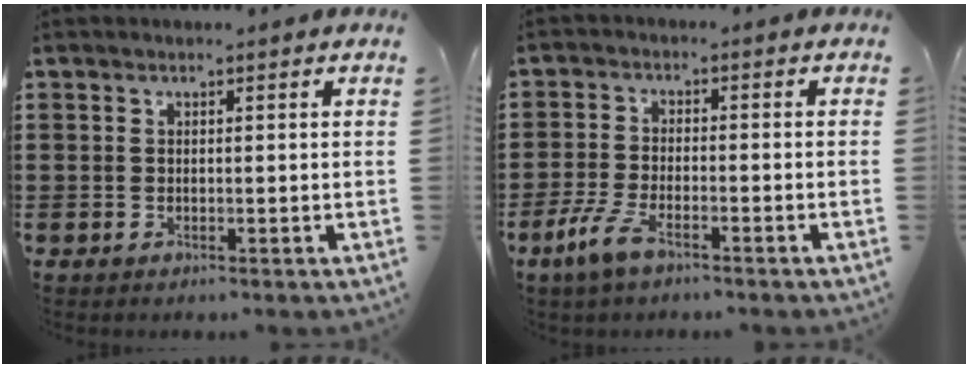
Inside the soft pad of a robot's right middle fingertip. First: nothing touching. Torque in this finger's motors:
{"motor_torque": [1.21, -0.50, 0.45, 0.10]}